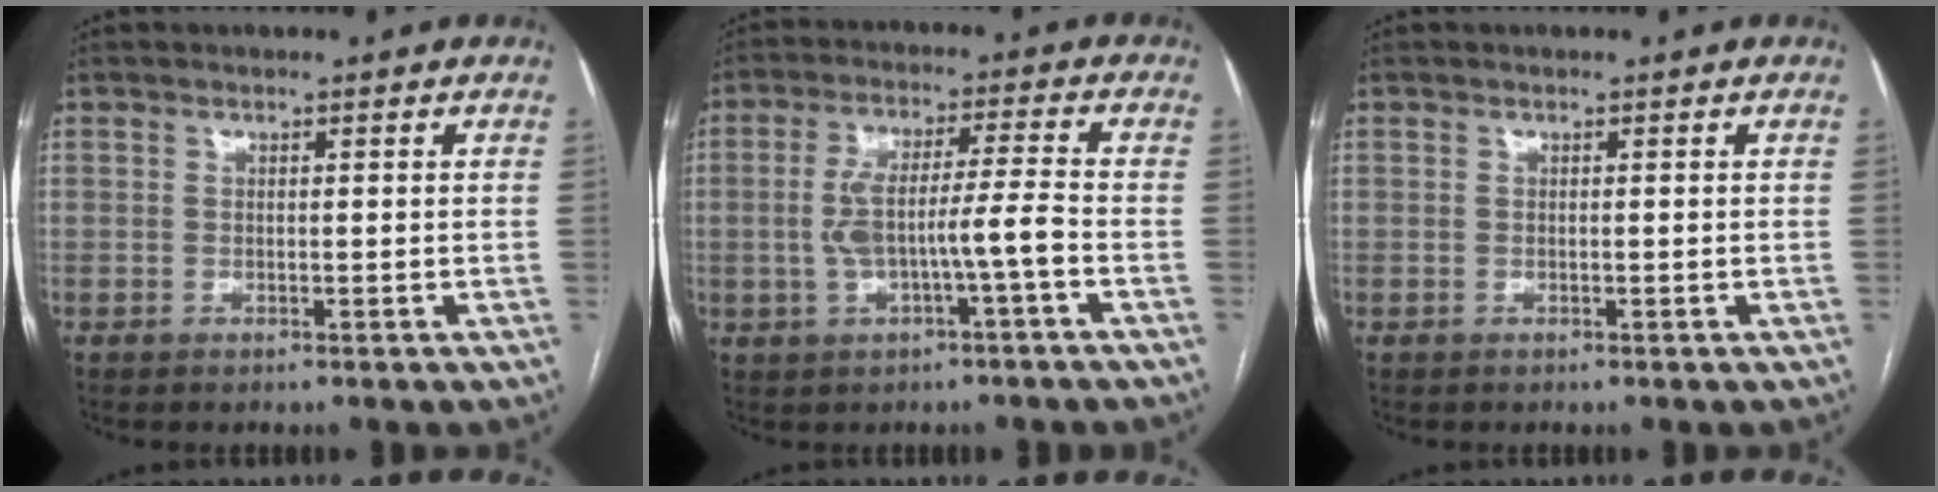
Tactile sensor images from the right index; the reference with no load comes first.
{"total": 8.1, "force": [-1.9, 0.5, 7.8], "torque": [-0.152, 0.020, -0.030]}
{"total": 0.0}